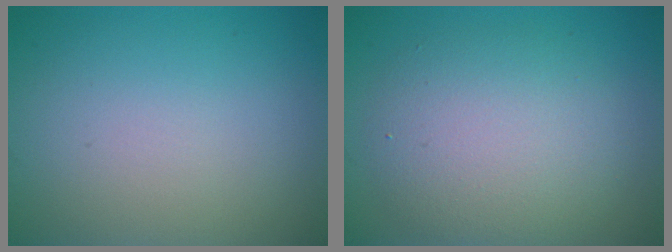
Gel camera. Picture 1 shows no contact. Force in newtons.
{"total": 5.6, "press": 5.5, "slide": 0.5}